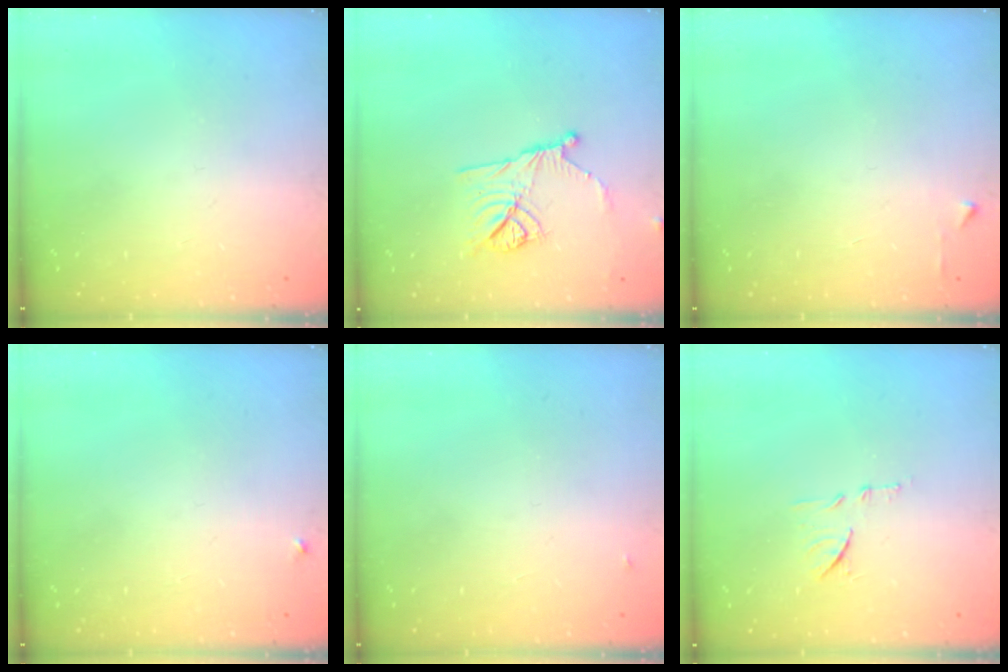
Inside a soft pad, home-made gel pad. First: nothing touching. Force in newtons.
{"total": 11.2, "press": 10.9, "slide": 2.3}
{"total": 2.4, "press": 2.4, "slide": 0.3}
{"total": 3.3, "press": 3.3, "slide": 0.4}
{"total": 2.8, "press": 2.8, "slide": 0.4}
{"total": 8.7, "press": 8.7, "slide": 0.3}